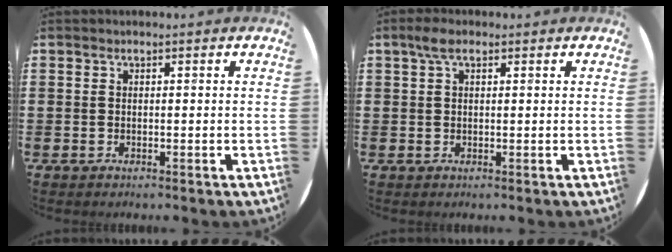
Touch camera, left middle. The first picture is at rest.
{"total": 2.3, "force": [1.3, 1.0, 1.6], "torque": [-0.027, 0.004, 0.020]}